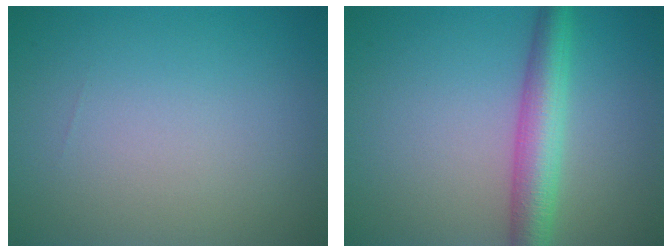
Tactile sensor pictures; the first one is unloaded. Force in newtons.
{"total": 4.6, "press": 4.6, "slide": 0.1}